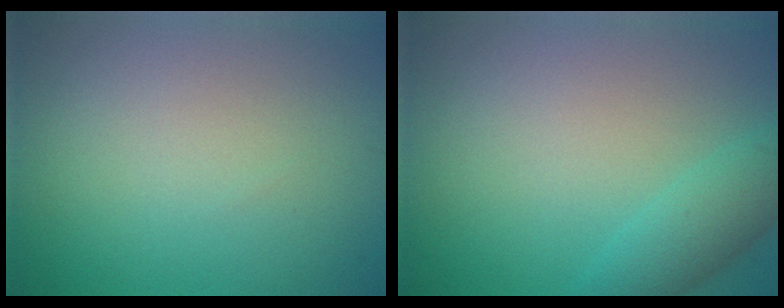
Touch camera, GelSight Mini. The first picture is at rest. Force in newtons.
{"total": 3.0, "press": 3.0, "slide": 0.2}